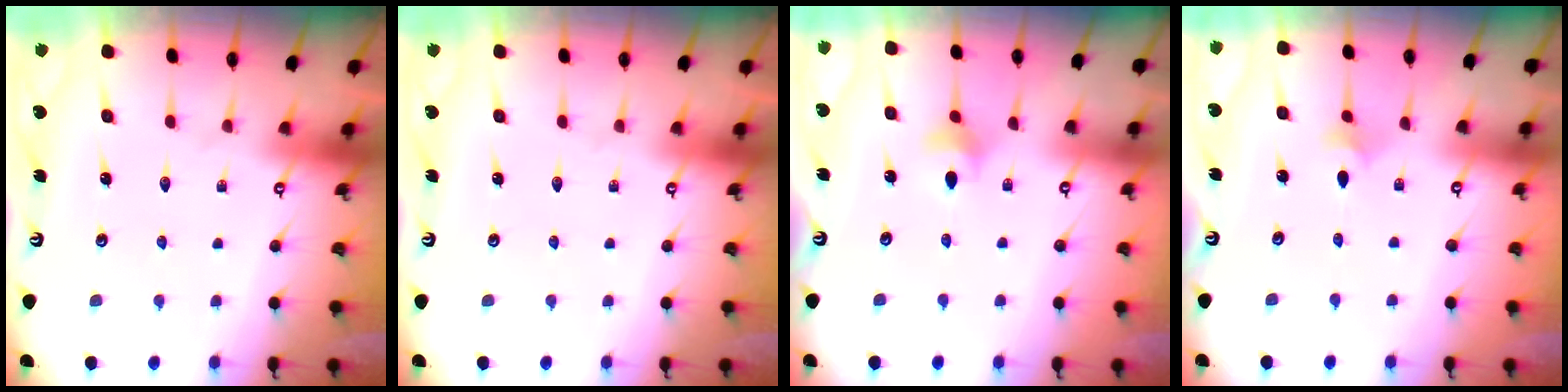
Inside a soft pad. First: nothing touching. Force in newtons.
{"total": 0.0}
{"total": 6.2, "press": 6.1, "slide": 1.0}
{"total": 2.3, "press": 2.2, "slide": 0.6}